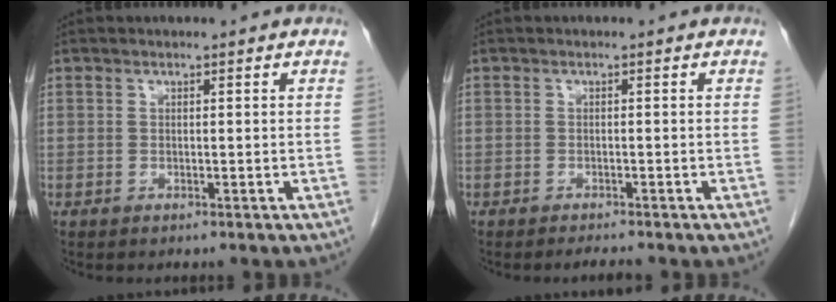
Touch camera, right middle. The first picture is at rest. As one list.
[{"total": 1.3, "force": [-1.3, -0.1, 0.4], "torque": [-0.009, -0.005, -0.017]}]